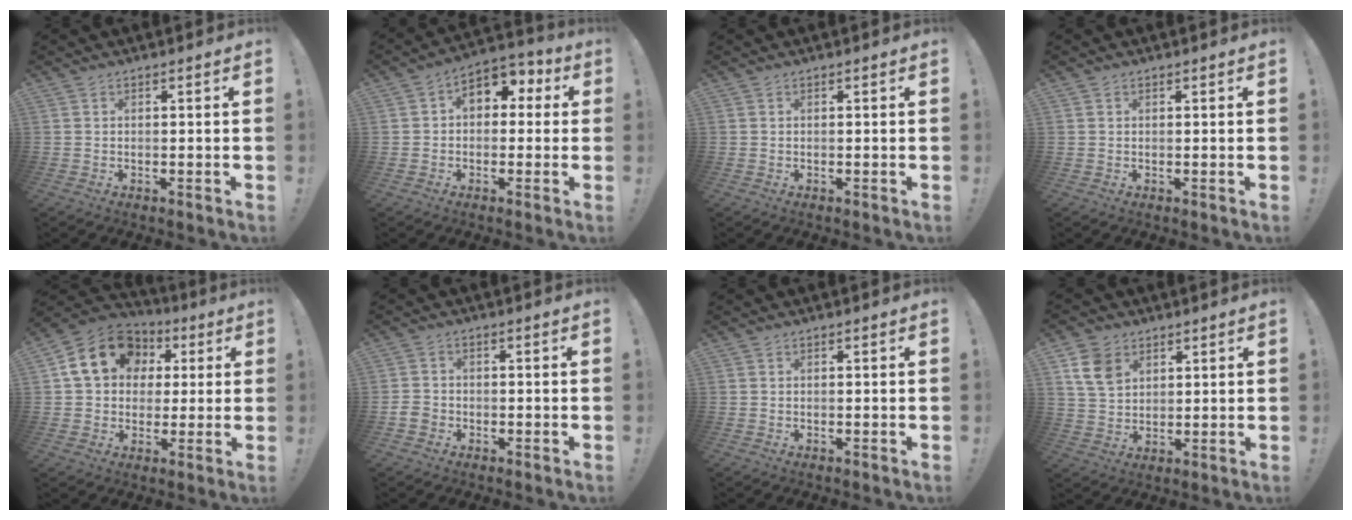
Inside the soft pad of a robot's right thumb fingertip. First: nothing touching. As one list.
[{"total": 7.5, "force": [1.4, 5.7, 4.6], "torque": [-0.057, -0.001, 0.030]}, {"total": 0.0}, {"total": 0.5, "force": [0.4, 0.3, 0.0], "torque": [0.007, -0.002, 0.006]}, {"total": 17.3, "force": [5.7, 13.7, 9.0], "torque": [-0.131, -0.005, 0.116]}, {"total": 3.4, "force": [-1.8, 2.6, 1.4], "torque": [-0.031, 0.005, -0.034]}, {"total": 0.0}, {"total": 9.6, "force": [4.7, 6.9, 4.6], "torque": [-0.072, -0.012, 0.096]}]